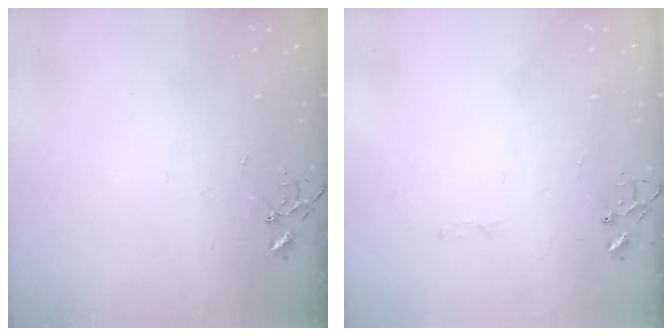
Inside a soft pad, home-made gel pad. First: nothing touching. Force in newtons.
{"total": 2.8, "press": 2.8, "slide": 0.4}